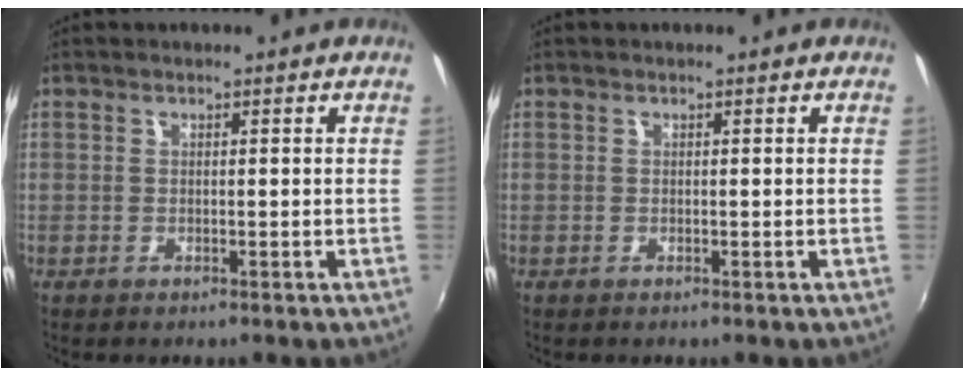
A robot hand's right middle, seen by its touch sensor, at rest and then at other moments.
{"total": 0.0}